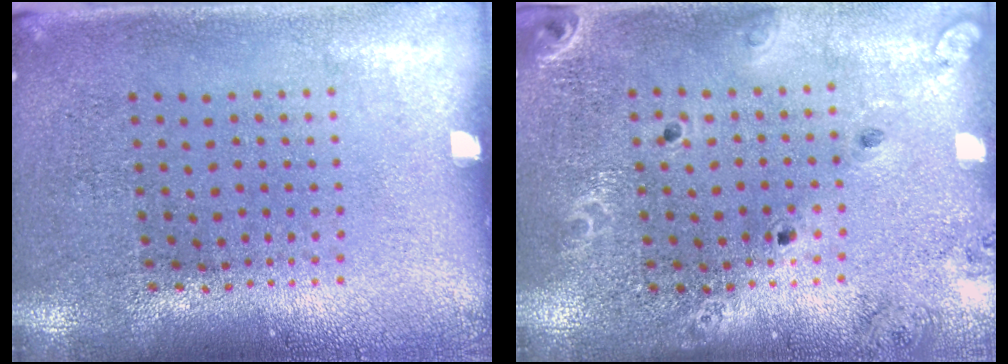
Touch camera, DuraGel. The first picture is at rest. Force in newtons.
{"total": 1.7, "press": 1.7, "slide": 0.4}